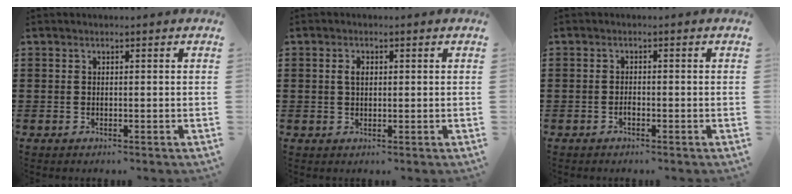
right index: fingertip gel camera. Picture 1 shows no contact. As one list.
[{"total": 1.9, "force": [0.4, 1.1, 1.5], "torque": [-0.032, 0.007, 0.005]}, {"total": 1.0, "force": [-0.7, 0.4, 0.6], "torque": [-0.015, -0.003, -0.012]}]